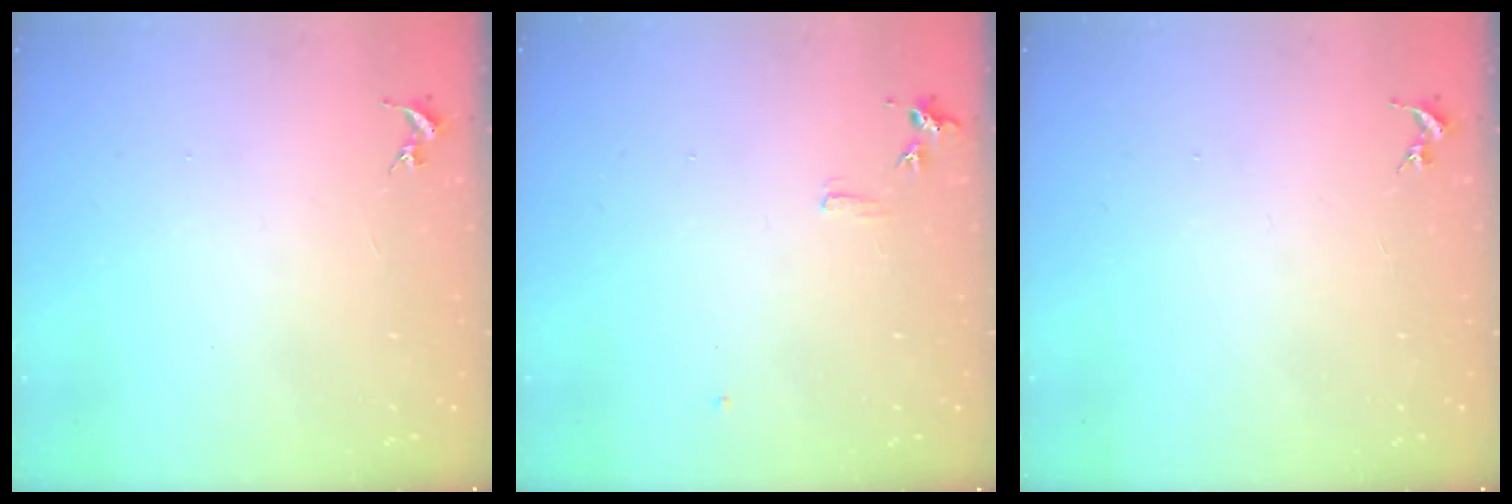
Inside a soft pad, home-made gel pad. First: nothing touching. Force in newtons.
{"total": 5.6, "press": 5.5, "slide": 0.7}
{"total": 0.0}